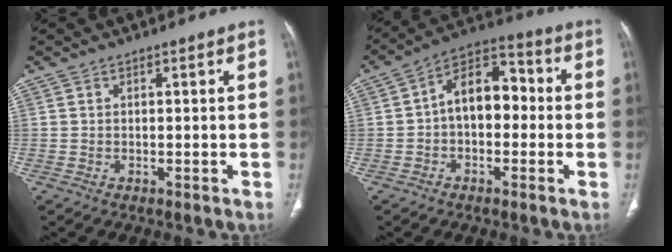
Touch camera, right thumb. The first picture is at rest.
{"total": 11.2, "force": [-0.4, 7.2, 8.6], "torque": [-0.106, 0.040, -0.021]}